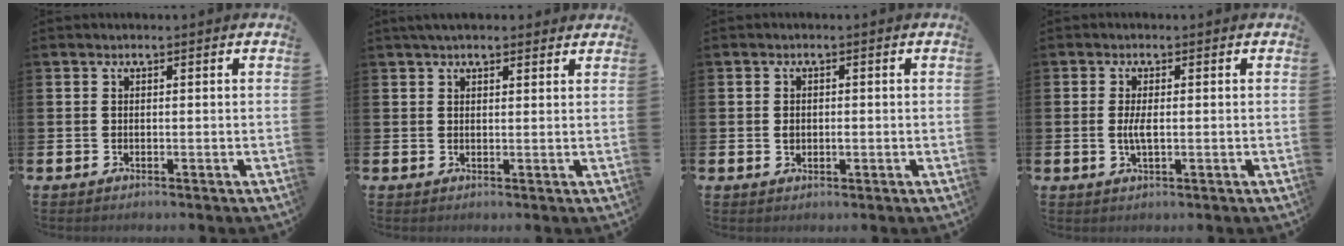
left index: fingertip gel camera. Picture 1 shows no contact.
{"total": 2.6, "force": [2.4, 0.7, 1.0], "torque": [-0.022, 0.000, 0.043]}
{"total": 1.3, "force": [0.0, 0.9, 0.9], "torque": [-0.010, 0.004, -0.004]}
{"total": 2.4, "force": [-0.1, 0.7, 2.2], "torque": [-0.039, 0.000, -0.003]}